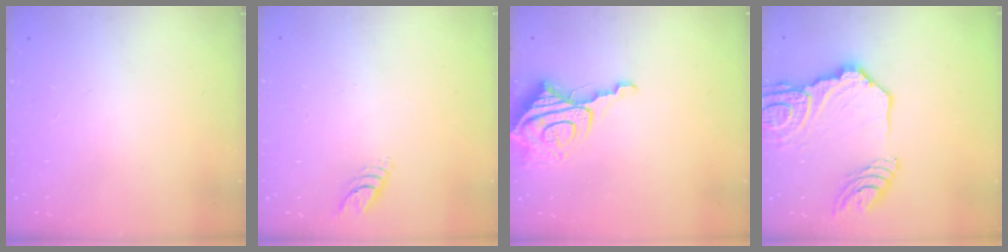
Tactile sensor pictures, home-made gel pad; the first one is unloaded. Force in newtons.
{"total": 4.7, "press": 4.6, "slide": 0.4}
{"total": 11.2, "press": 11.2, "slide": 1.2}
{"total": 20.3, "press": 20.1, "slide": 2.6}